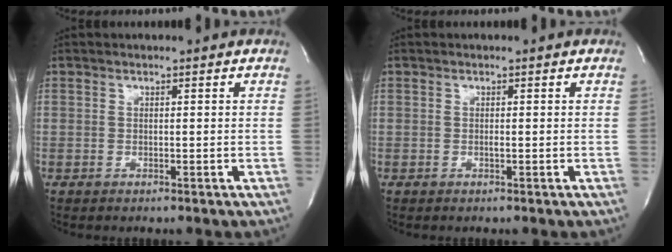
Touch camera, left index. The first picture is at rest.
{"total": 0.0}